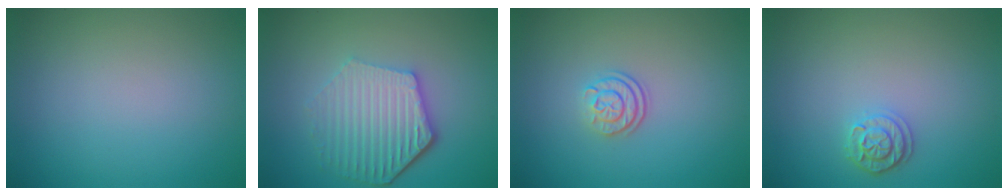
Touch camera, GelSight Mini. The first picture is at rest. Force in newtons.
{"total": 5.9, "press": 4.4, "slide": 3.9}
{"total": 2.4, "press": 1.8, "slide": 1.6}
{"total": 2.0, "press": 1.9, "slide": 0.5}